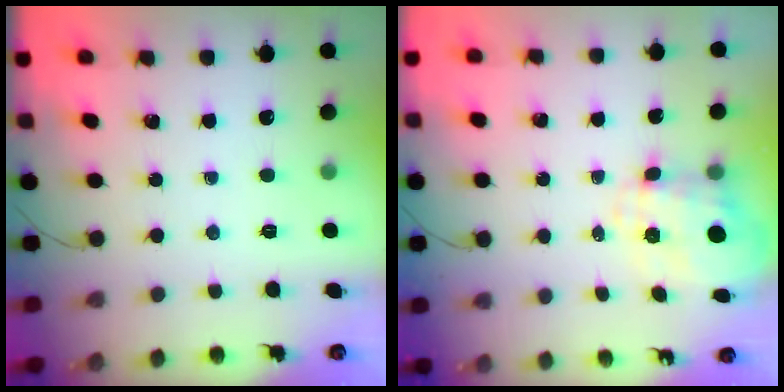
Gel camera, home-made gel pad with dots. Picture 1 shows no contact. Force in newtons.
{"total": 3.2, "press": 2.9, "slide": 1.4}